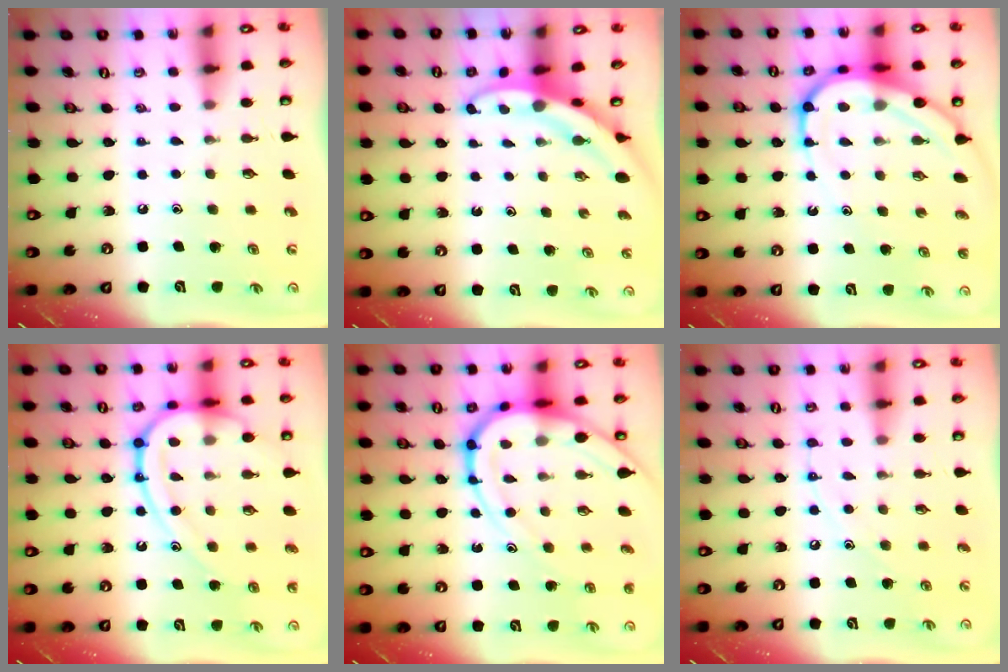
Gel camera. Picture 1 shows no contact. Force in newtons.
{"total": 3.3, "press": 3.3, "slide": 0.3}
{"total": 12.3, "press": 12.2, "slide": 1.2}
{"total": 15.8, "press": 15.7, "slide": 1.3}
{"total": 14.1, "press": 14.1, "slide": 1.2}
{"total": 7.0, "press": 6.9, "slide": 0.7}